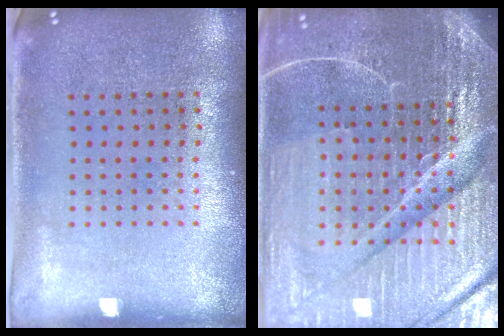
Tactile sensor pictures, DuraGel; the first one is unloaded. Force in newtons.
{"total": 6.8, "press": 6.0, "slide": 3.2}